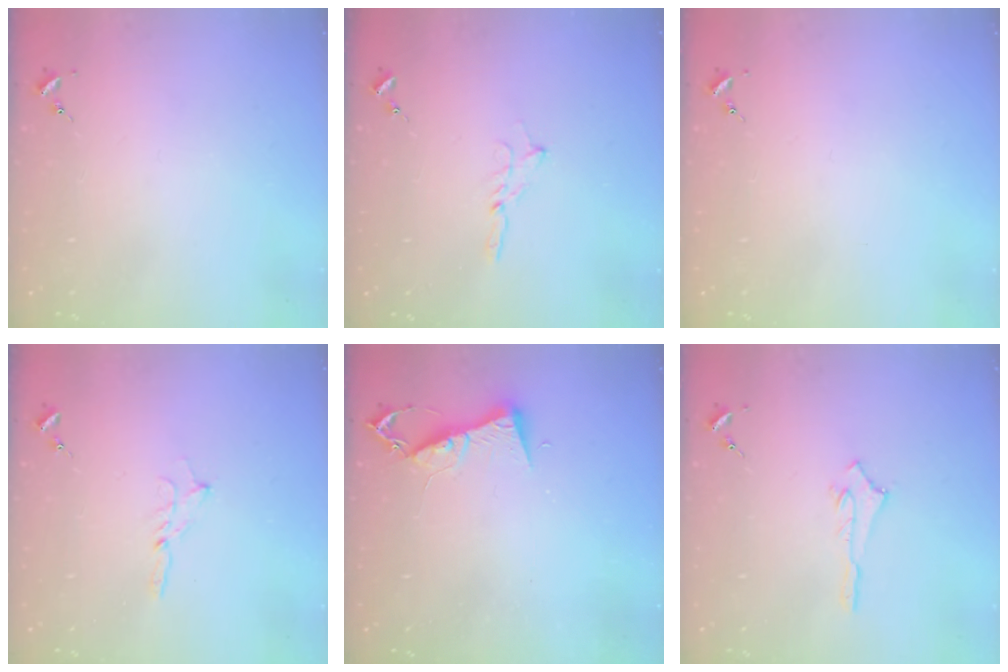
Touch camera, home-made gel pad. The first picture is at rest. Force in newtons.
{"total": 2.0, "press": 2.0, "slide": 0.2}
{"total": 0.0}
{"total": 2.5, "press": 2.5, "slide": 0.2}
{"total": 7.2, "press": 7.1, "slide": 0.7}
{"total": 2.5, "press": 2.5, "slide": 0.2}